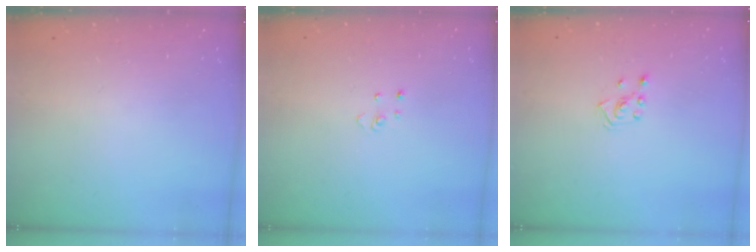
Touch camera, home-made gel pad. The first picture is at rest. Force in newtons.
{"total": 2.7, "press": 2.7, "slide": 0.3}
{"total": 2.8, "press": 2.7, "slide": 0.7}